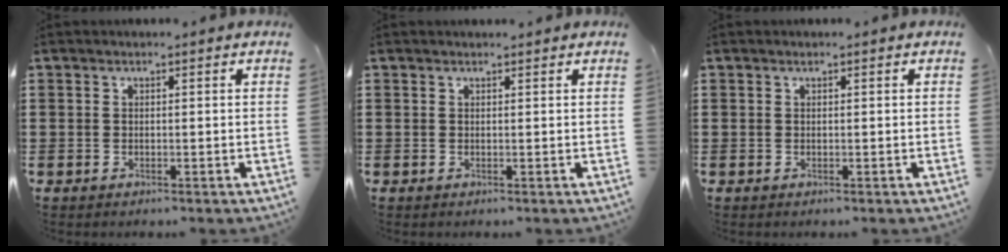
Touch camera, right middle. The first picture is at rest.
{"total": 0.6, "force": [0.5, -0.1, 0.2], "torque": [-0.004, 0.000, 0.010]}
{"total": 0.0}